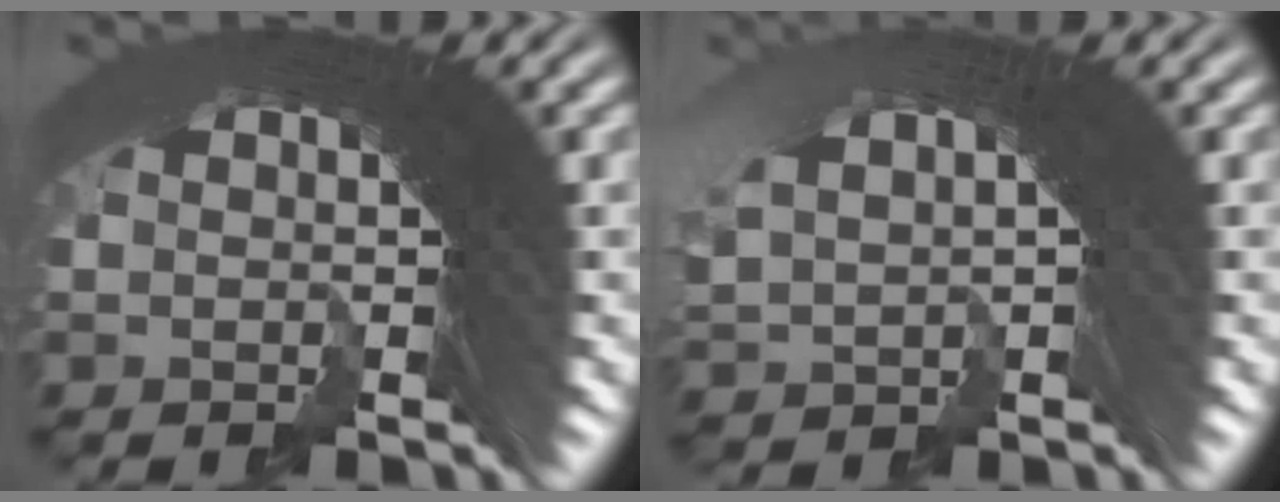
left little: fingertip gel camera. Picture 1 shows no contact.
{"total": 1.9, "force": [1.9, 0.3, -0.4], "torque": [0.017, 0.008, 0.037]}